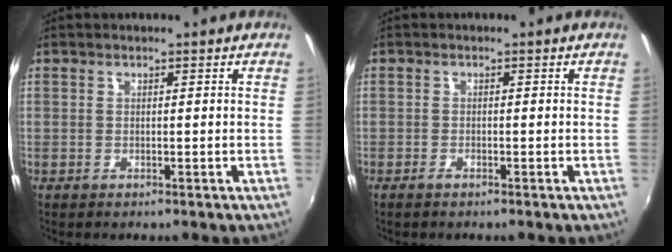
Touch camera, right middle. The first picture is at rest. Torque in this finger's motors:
{"motor_torque": [-0.17, -0.01, -0.02, 0.00]}